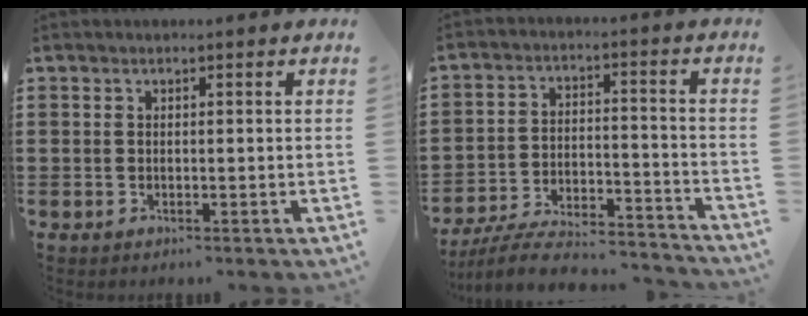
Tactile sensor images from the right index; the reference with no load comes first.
{"total": 7.6, "force": [-7.1, 1.0, 2.4], "torque": [-0.050, 0.008, -0.140]}